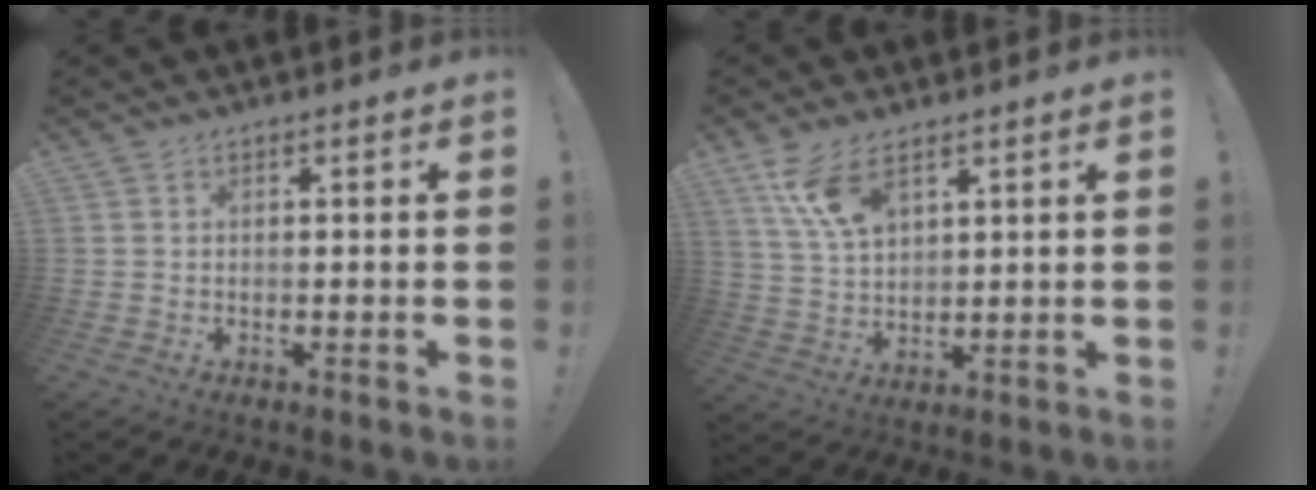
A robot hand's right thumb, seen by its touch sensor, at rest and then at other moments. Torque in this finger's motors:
{"motor_torque": [0.25, -0.08, 0.59, 0.35, 0.11]}